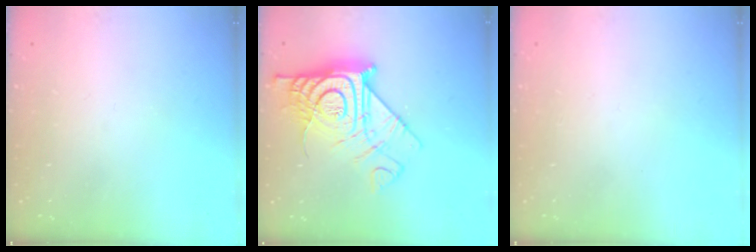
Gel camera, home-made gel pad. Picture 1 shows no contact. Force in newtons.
{"total": 17.9, "press": 17.8, "slide": 1.7}
{"total": 1.7, "press": 1.7, "slide": 0.1}